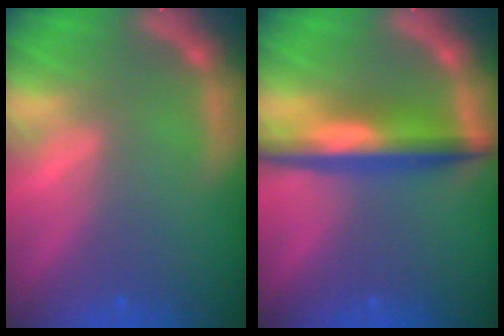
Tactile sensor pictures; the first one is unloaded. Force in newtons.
{"total": 6.0}